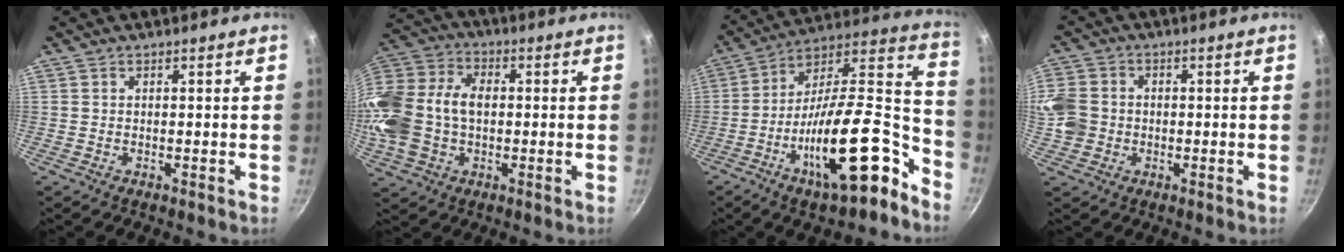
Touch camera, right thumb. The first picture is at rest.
{"total": 19.6, "force": [-0.9, 14.0, 13.7], "torque": [-0.289, 0.046, -0.023]}
{"total": 24.6, "force": [-12.6, 8.6, 19.4], "torque": [-0.248, 0.081, -0.219]}
{"total": 8.7, "force": [-0.9, 7.6, 4.0], "torque": [-0.081, 0.015, -0.029]}